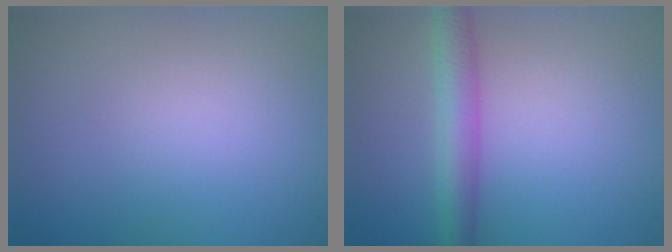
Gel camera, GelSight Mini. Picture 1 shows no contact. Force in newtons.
{"total": 3.9, "press": 3.9, "slide": 0.1}